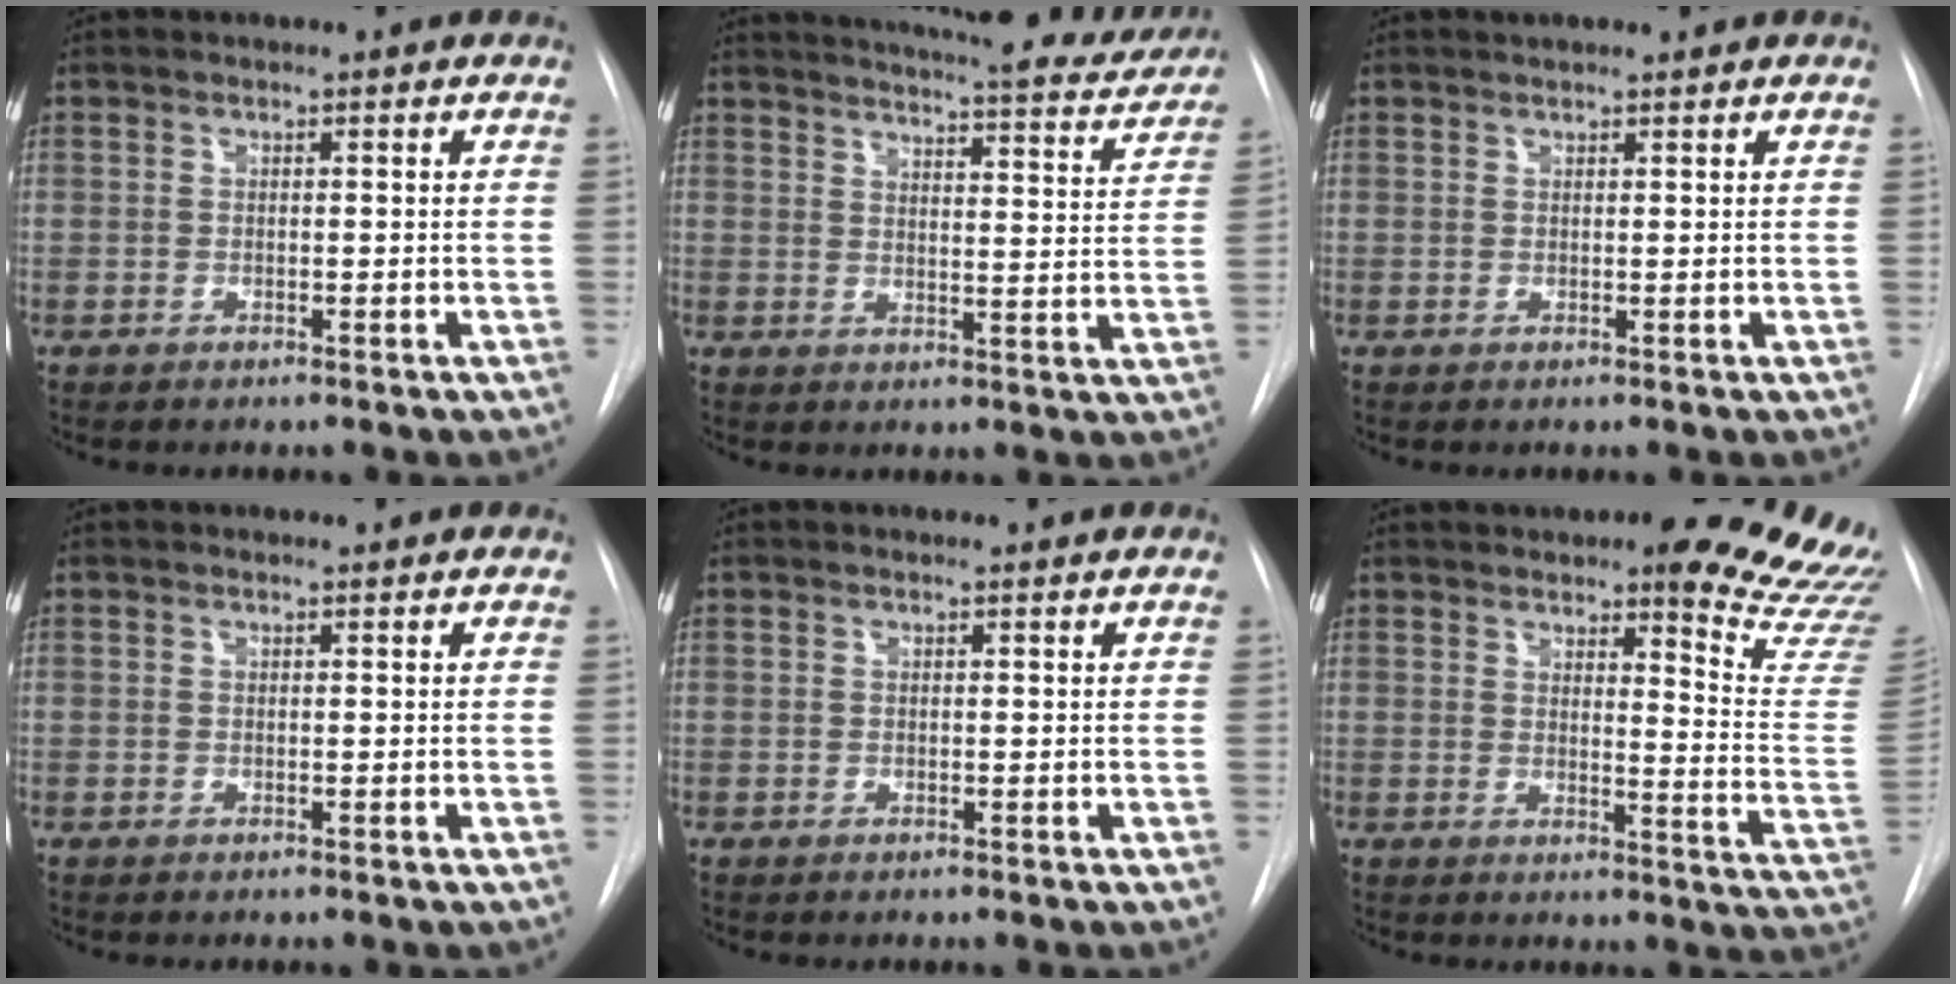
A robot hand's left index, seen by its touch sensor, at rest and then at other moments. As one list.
[{"total": 20.4, "force": [19.2, 2.0, 6.8], "torque": [-0.098, -0.053, 0.227]}, {"total": 2.8, "force": [2.6, 0.5, 1.1], "torque": [-0.016, 0.023, 0.037]}, {"total": 1.3, "force": [1.2, 0.1, 0.3], "torque": [-0.008, 0.011, 0.017]}, {"total": 1.2, "force": [1.2, -0.1, 0.1], "torque": [-0.008, 0.004, 0.016]}, {"total": 17.8, "force": [15.7, 2.0, 8.3], "torque": [-0.082, -0.093, 0.163]}]